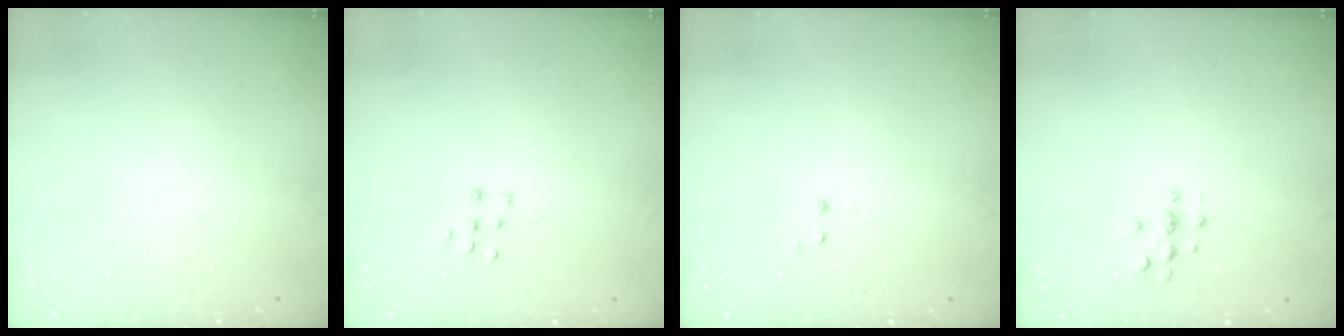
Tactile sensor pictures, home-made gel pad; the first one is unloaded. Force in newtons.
{"total": 5.3, "press": 5.2, "slide": 0.4}
{"total": 1.2, "press": 1.1, "slide": 0.5}
{"total": 2.7, "press": 2.7, "slide": 0.3}